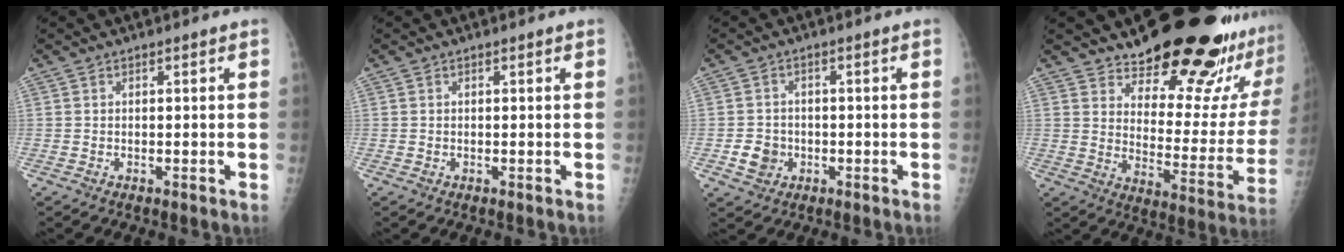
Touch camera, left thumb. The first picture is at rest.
{"total": 0.0}
{"total": 4.4, "force": [-1.2, 3.9, 1.6], "torque": [-0.010, 0.007, -0.017]}
{"total": 23.5, "force": [19.3, 6.3, 11.8], "torque": [-0.121, -0.152, 0.257]}